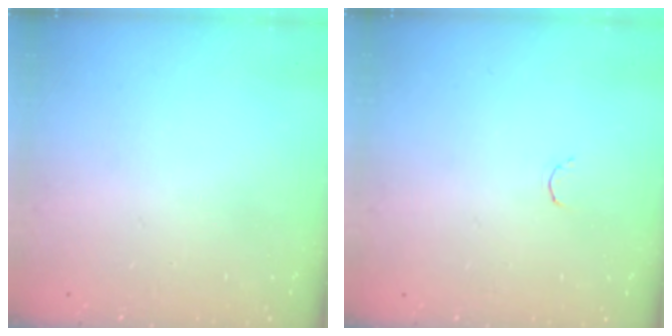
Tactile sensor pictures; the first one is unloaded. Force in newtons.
{"total": 1.8, "press": 1.7, "slide": 0.4}